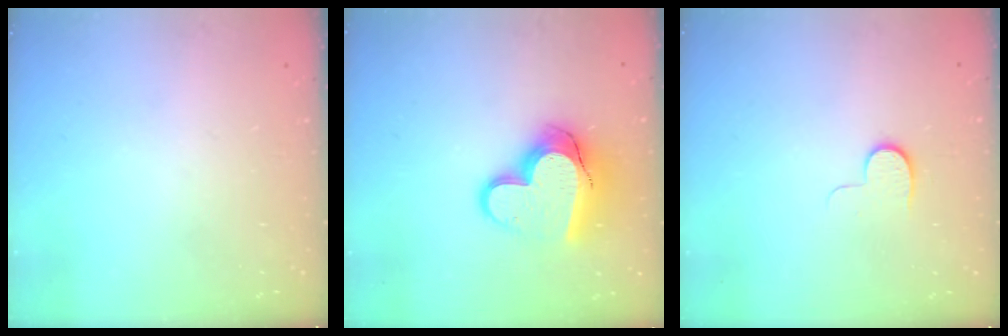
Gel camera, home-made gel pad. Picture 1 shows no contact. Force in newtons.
{"total": 16.2, "press": 16.2, "slide": 1.3}
{"total": 5.3, "press": 5.3, "slide": 0.5}